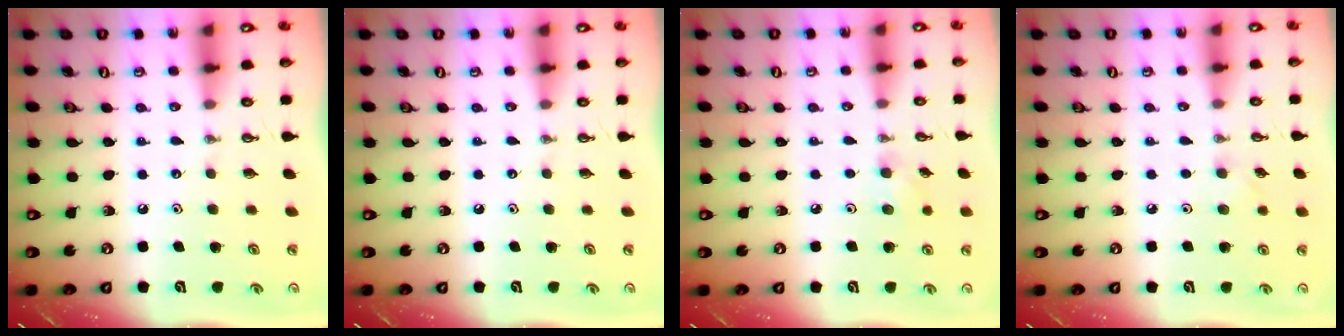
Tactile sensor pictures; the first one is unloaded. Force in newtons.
{"total": 0.0}
{"total": 4.7, "press": 4.5, "slide": 1.4}
{"total": 3.6, "press": 3.5, "slide": 0.9}